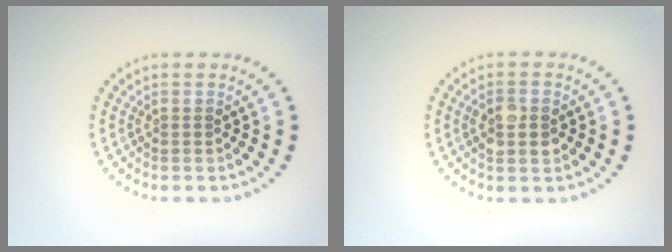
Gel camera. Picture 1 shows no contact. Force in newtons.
{"total": 2.7, "press": 2.7, "slide": 0.1}